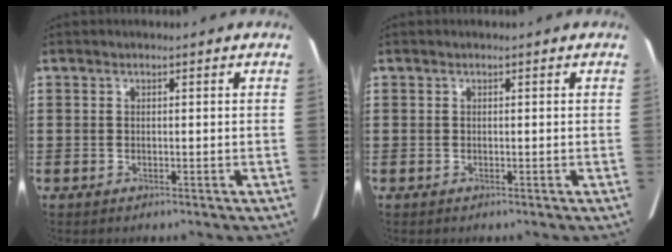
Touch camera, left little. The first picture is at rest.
{"total": 0.0}